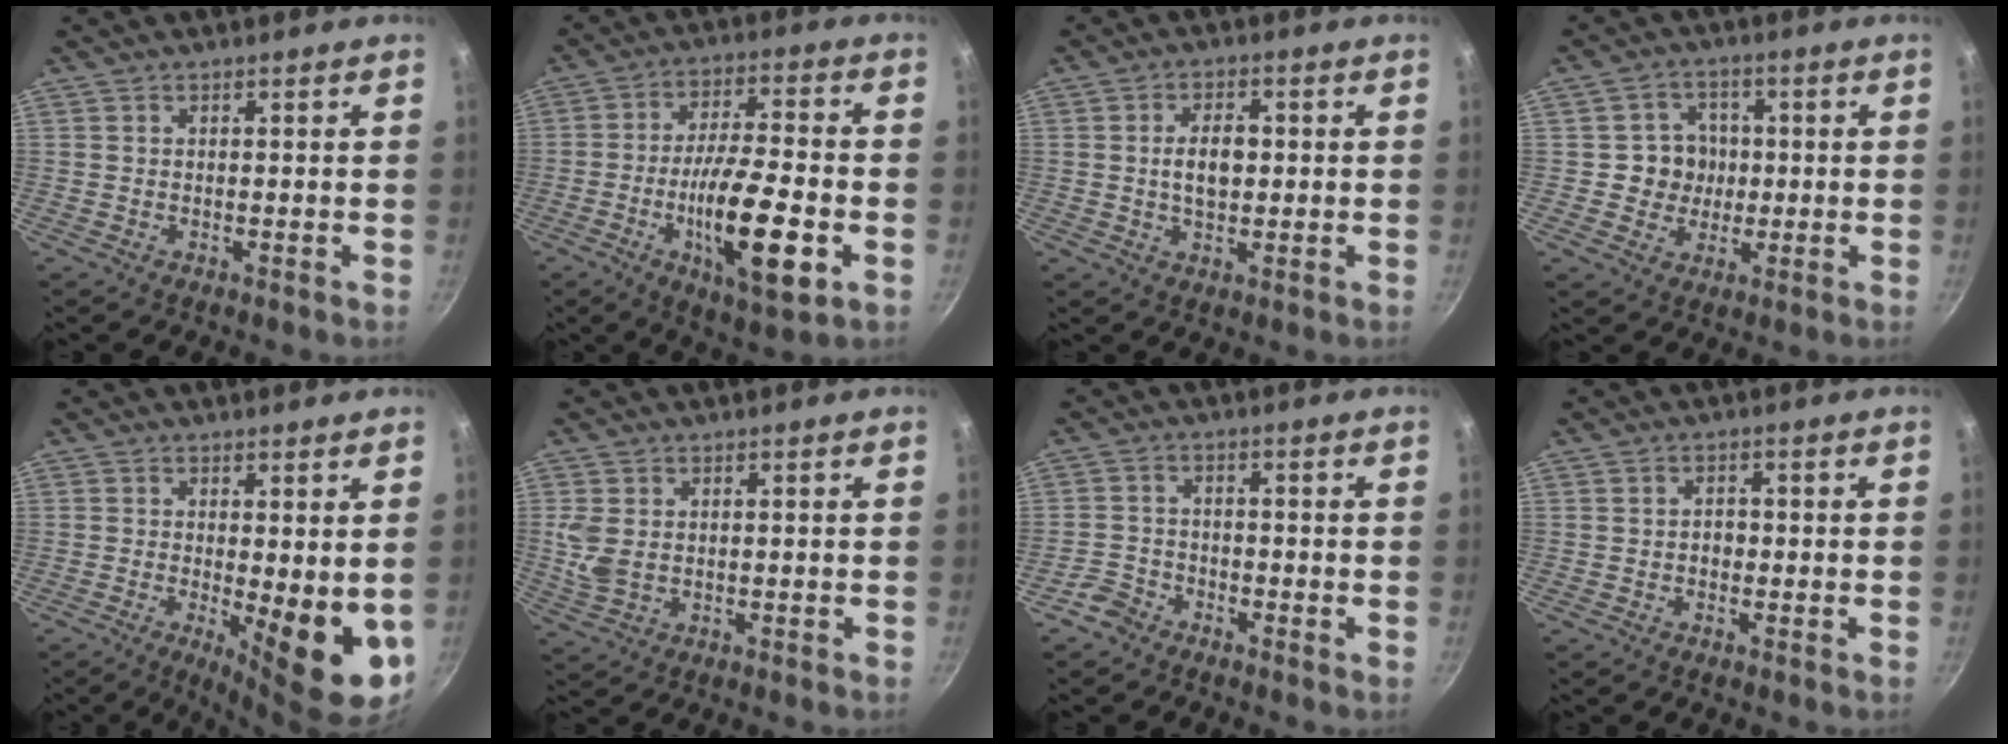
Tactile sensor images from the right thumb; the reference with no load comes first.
{"total": 17.7, "force": [-5.2, 5.4, 16.0], "torque": [-0.271, 0.017, -0.087]}
{"total": 6.2, "force": [0.3, 3.7, 5.0], "torque": [-0.069, 0.008, 0.004]}
{"total": 8.4, "force": [-0.2, 7.8, 3.1], "torque": [-0.009, 0.011, -0.009]}
{"total": 10.9, "force": [-1.2, 3.4, 10.3], "torque": [-0.121, -0.014, -0.004]}
{"total": 5.0, "force": [0.5, 3.5, 3.6], "torque": [-0.076, -0.004, 0.014]}
{"total": 3.5, "force": [-2.7, 2.1, 0.8], "torque": [-0.012, 0.030, -0.054]}
{"total": 1.9, "force": [-0.4, 1.5, 1.1], "torque": [-0.010, 0.008, -0.008]}